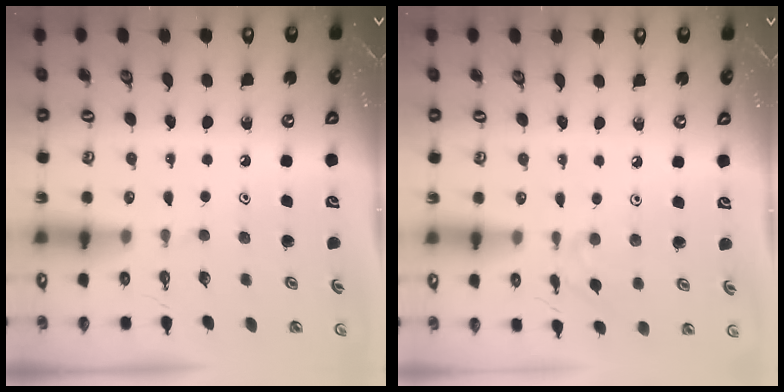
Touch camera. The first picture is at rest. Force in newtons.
{"total": 2.8, "press": 2.8, "slide": 0.1}